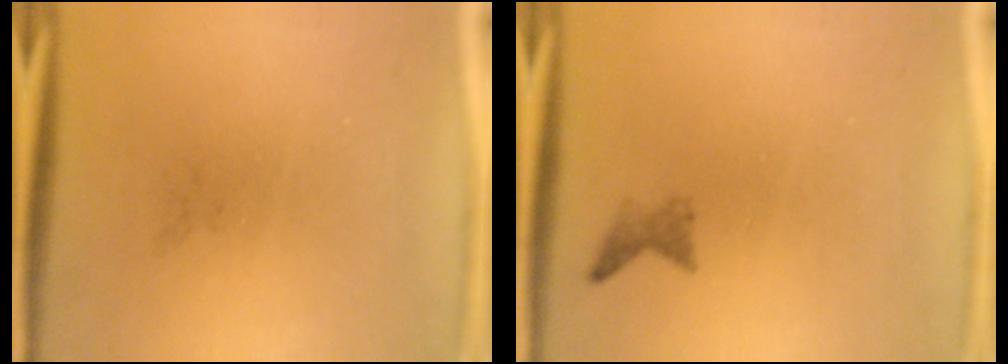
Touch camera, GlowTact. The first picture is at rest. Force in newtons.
{"total": 1.1}